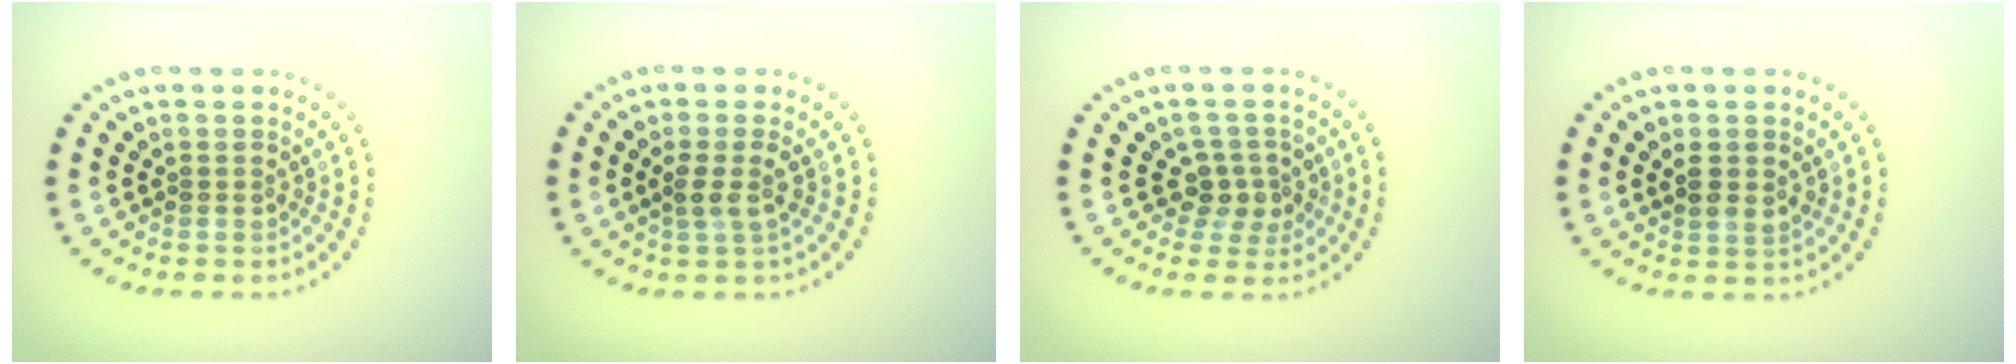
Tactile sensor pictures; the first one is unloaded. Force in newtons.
{"total": 2.0, "press": 1.7, "slide": 1.1}
{"total": 2.5, "press": 2.2, "slide": 1.3}
{"total": 1.9, "press": 1.8, "slide": 0.5}